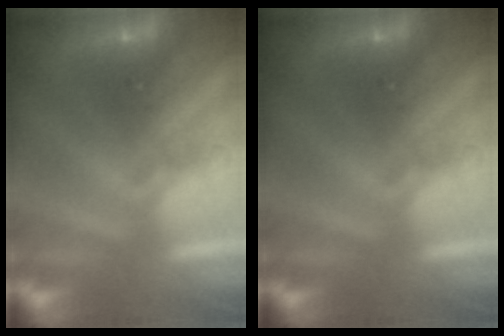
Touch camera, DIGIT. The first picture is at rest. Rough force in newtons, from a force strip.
{"total": 0.0}